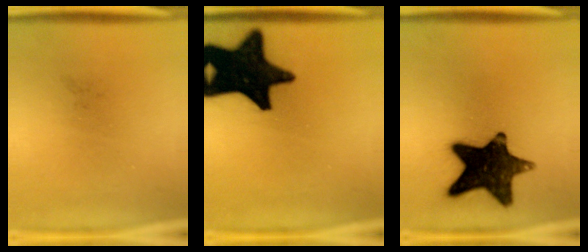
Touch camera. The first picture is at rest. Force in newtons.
{"total": 20.1}
{"total": 16.6}